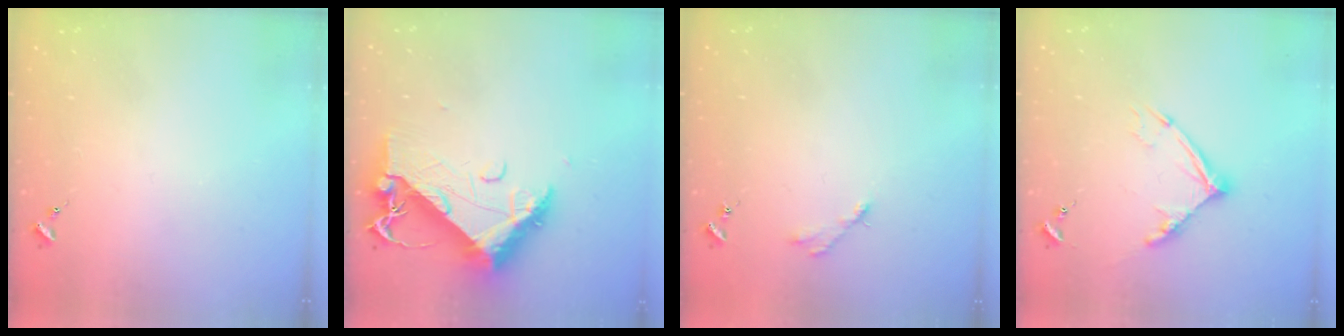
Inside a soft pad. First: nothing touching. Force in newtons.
{"total": 13.1, "press": 13.1, "slide": 1.4}
{"total": 2.8, "press": 2.8, "slide": 0.4}
{"total": 12.8, "press": 12.7, "slide": 1.2}